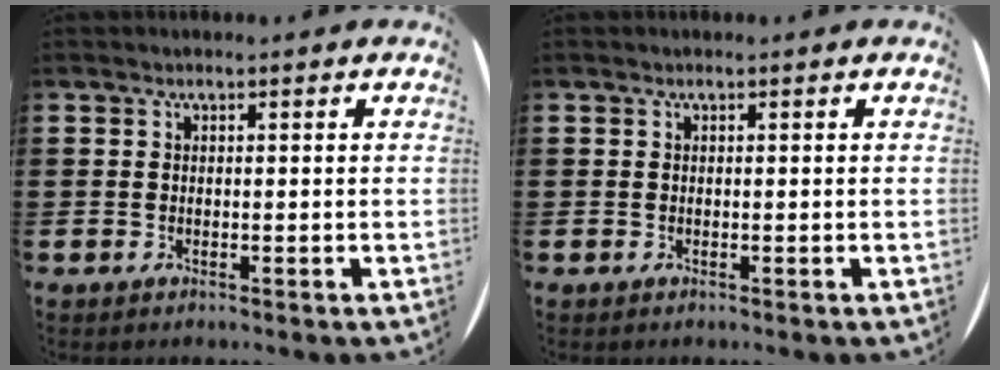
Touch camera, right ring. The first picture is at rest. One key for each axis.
{"total": 0.0}